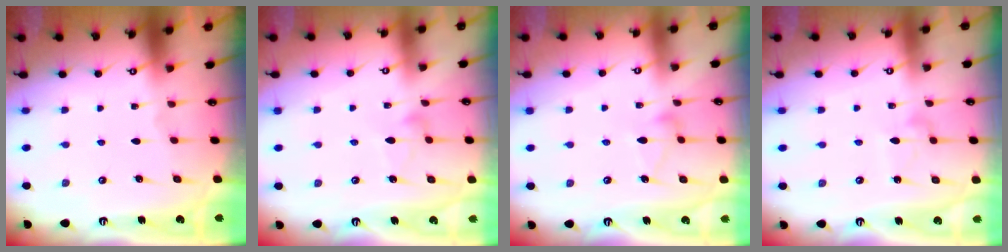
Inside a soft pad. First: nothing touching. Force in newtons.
{"total": 4.8, "press": 4.7, "slide": 0.3}
{"total": 6.9, "press": 6.8, "slide": 0.4}
{"total": 5.3, "press": 5.2, "slide": 0.4}